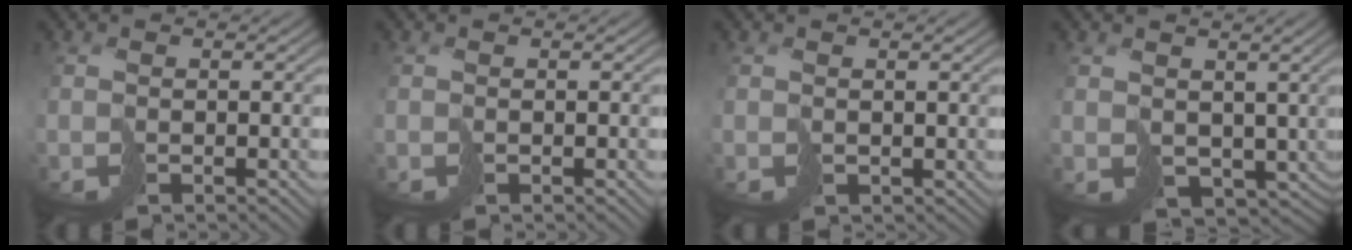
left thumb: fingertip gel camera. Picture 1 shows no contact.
{"total": 0.0}
{"total": 0.8, "force": [0.6, 0.6, 0.1], "torque": [-0.007, -0.002, 0.013]}
{"total": 7.1, "force": [0.7, 5.4, 4.6], "torque": [-0.110, -0.031, 0.021]}